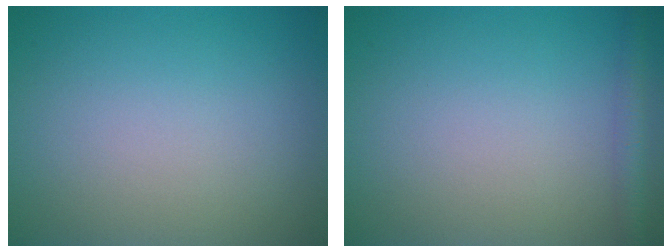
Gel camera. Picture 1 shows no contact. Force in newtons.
{"total": 1.8, "press": 1.8, "slide": 0.1}